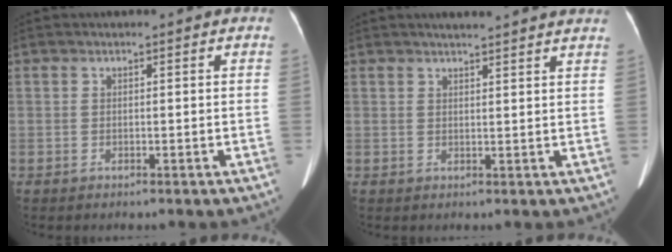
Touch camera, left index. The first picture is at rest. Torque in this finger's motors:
{"motor_torque": [0.00, -0.02, -0.01, 0.00]}